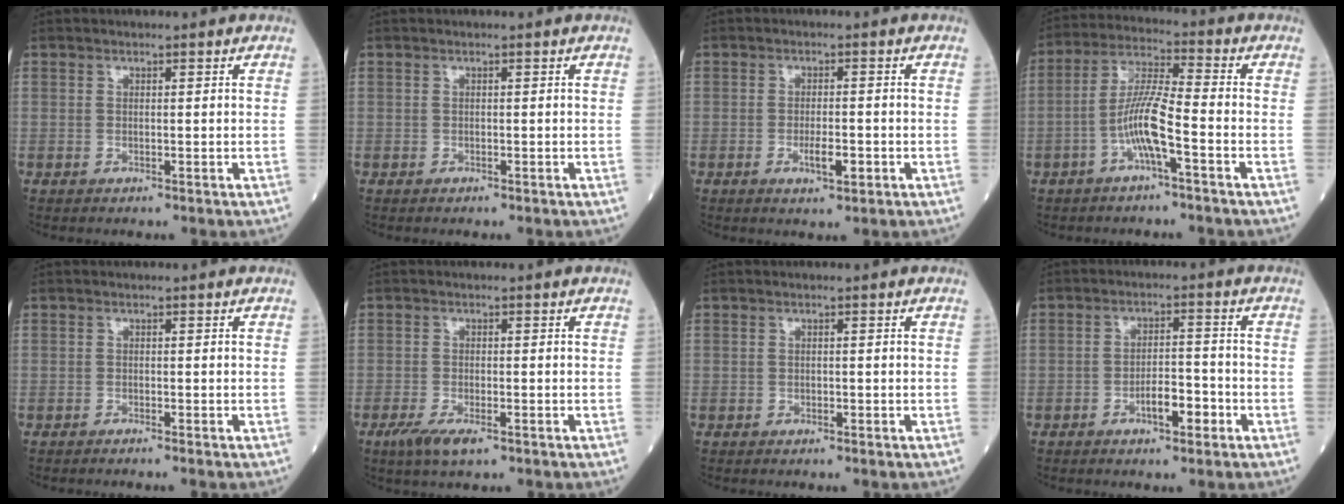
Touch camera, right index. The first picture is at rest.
{"total": 0.0}
{"total": 2.8, "force": [-1.1, 0.7, 2.5], "torque": [-0.044, 0.001, -0.016]}
{"total": 7.9, "force": [-3.0, 0.5, 7.3], "torque": [-0.148, 0.014, -0.061]}
{"total": 1.6, "force": [-1.4, -0.3, 0.7], "torque": [-0.011, 0.001, -0.018]}
{"total": 4.4, "force": [-2.6, 1.3, 3.3], "torque": [-0.065, -0.008, -0.042]}
{"total": 0.0}
{"total": 4.6, "force": [-2.4, 1.4, 3.7], "torque": [-0.059, 0.007, -0.042]}